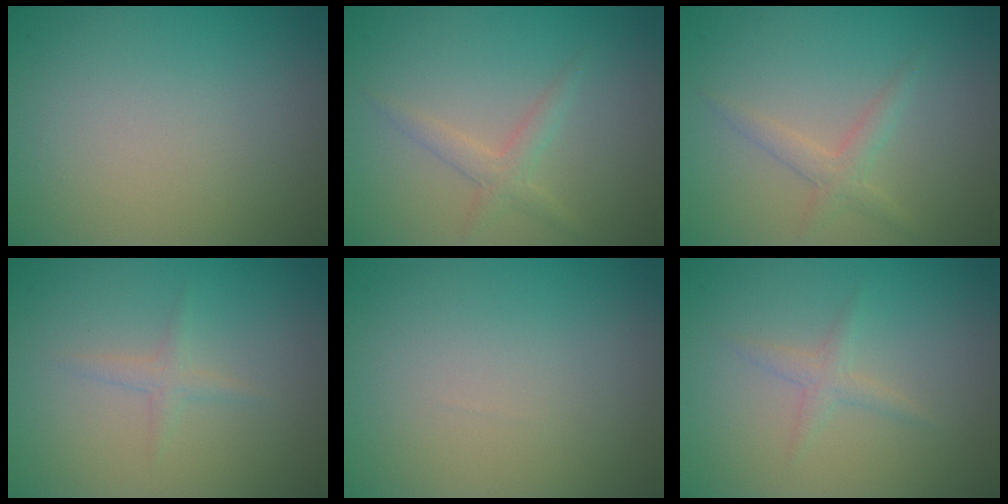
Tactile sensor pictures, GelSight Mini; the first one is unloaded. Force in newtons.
{"total": 1.7, "press": 1.7, "slide": 0.1}
{"total": 1.7, "press": 1.7, "slide": 0.1}
{"total": 1.1, "press": 1.1, "slide": 0.0}
{"total": 0.0}
{"total": 1.2, "press": 1.2, "slide": 0.0}